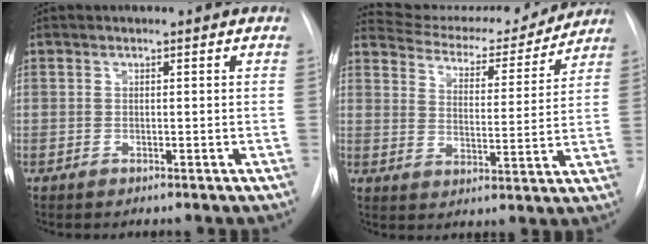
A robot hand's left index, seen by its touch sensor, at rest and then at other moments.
{"total": 15.9, "force": [15.3, 3.0, 3.1], "torque": [-0.036, -0.013, 0.211]}